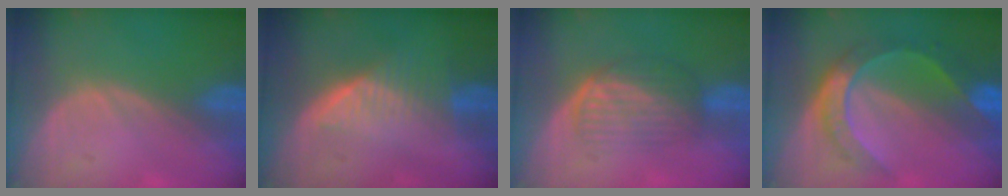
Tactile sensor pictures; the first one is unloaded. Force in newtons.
{"total": 6.5, "press": 5.7, "slide": 3.2}
{"total": 6.3, "press": 5.6, "slide": 2.7}
{"total": 8.3, "press": 8.2, "slide": 0.8}